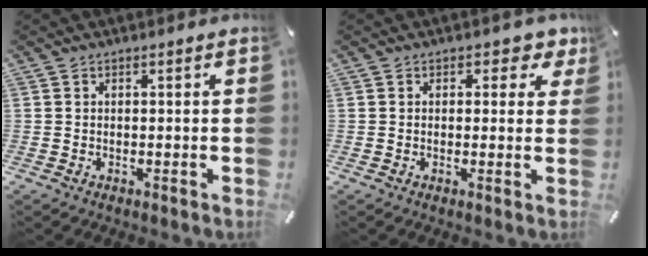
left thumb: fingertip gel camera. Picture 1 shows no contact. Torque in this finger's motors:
{"motor_torque": [0.10, -0.02, 0.04, 0.05, 0.05]}